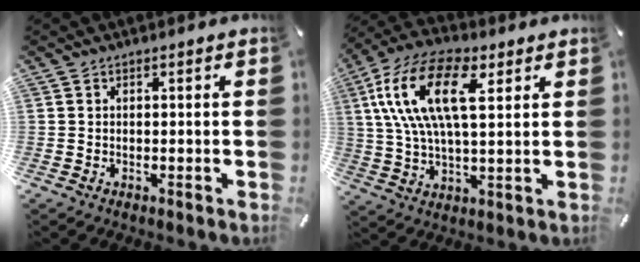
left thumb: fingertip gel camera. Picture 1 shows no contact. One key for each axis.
{"total": 16.3, "fx": 6.3, "fy": 7.3, "fz": 13.2, "tx": -0.301, "ty": -0.003, "tz": 0.107}